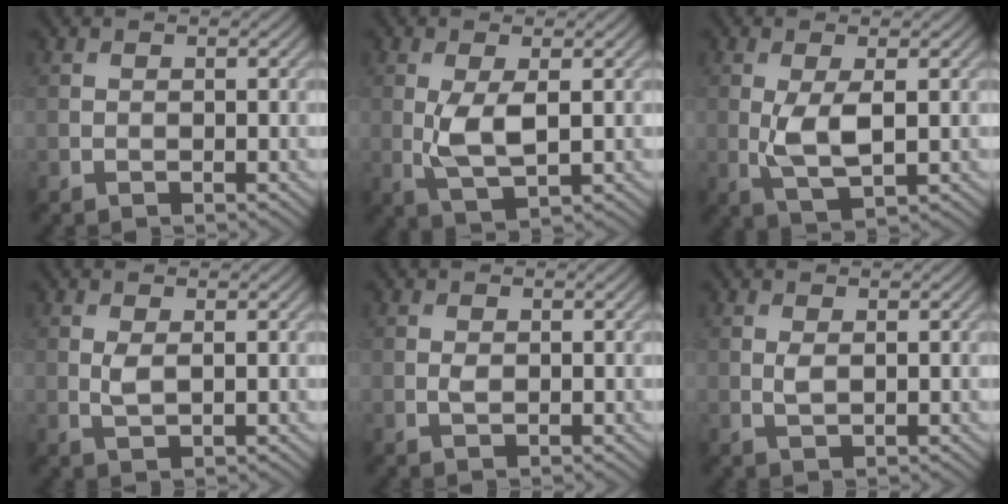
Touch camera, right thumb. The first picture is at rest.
{"total": 5.1, "force": [0.2, 1.9, 4.7], "torque": [-0.107, -0.006, 0.006]}
{"total": 5.0, "force": [0.1, 1.7, 4.7], "torque": [-0.107, -0.006, 0.003]}
{"total": 1.7, "force": [0.3, 0.6, 1.6], "torque": [-0.041, -0.002, 0.008]}
{"total": 0.8, "force": [0.0, 0.4, 0.7], "torque": [-0.016, -0.002, 0.001]}
{"total": 1.2, "force": [0.3, 0.4, 1.1], "torque": [-0.028, -0.002, 0.006]}